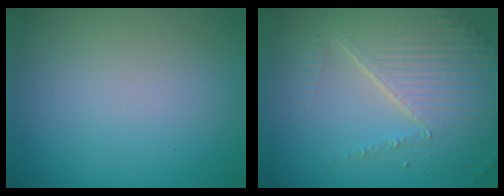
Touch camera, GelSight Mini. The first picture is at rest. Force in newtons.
{"total": 7.2, "press": 5.2, "slide": 5.0}